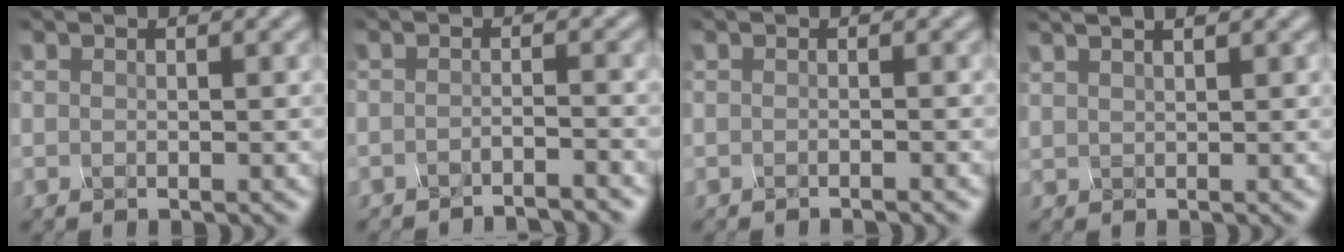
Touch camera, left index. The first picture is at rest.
{"total": 3.3, "force": [-3.2, -0.5, 0.5], "torque": [-0.013, 0.004, -0.038]}
{"total": 1.2, "force": [-1.0, 0.2, 0.6], "torque": [0.011, -0.002, -0.014]}
{"total": 2.3, "force": [2.1, 0.2, 1.0], "torque": [-0.009, 0.024, 0.013]}